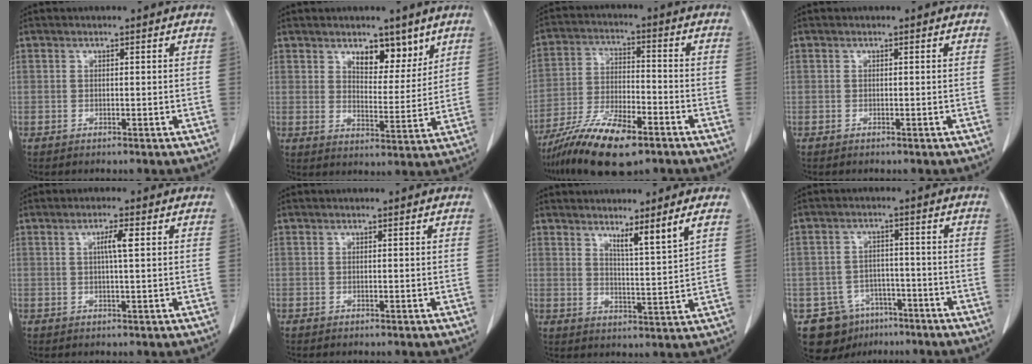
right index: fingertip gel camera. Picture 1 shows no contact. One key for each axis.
{"total": 6.6, "fx": 4.4, "fy": 3.0, "fz": 3.9, "tx": -0.049, "ty": -0.007, "tz": 0.071}
{"total": 13.3, "fx": -9.1, "fy": 3.3, "fz": 9.1, "tx": -0.169, "ty": -0.020, "tz": -0.163}
{"total": 0.0}
{"total": 2.8, "fx": 0.7, "fy": 0.0, "fz": 2.7, "tx": -0.048, "ty": 0.002, "tz": 0.011}
{"total": 0.0}
{"total": 5.1, "fx": 3.3, "fy": -1.4, "fz": 3.6, "tx": -0.060, "ty": -0.023, "tz": 0.059}
{"total": 8.8, "fx": -5.4, "fy": 6.8, "fz": 1.6, "tx": -0.029, "ty": 0.019, "tz": -0.075}